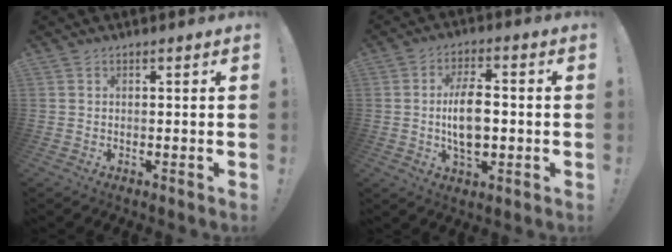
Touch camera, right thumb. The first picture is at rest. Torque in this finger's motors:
{"motor_torque": [1.55, 1.42, 0.97, -0.18, 0.05]}